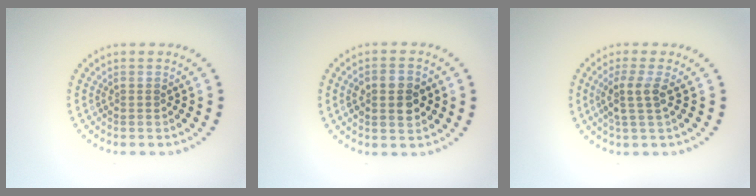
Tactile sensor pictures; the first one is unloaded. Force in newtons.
{"total": 3.8, "press": 3.7, "slide": 0.2}
{"total": 2.6, "press": 2.0, "slide": 1.6}